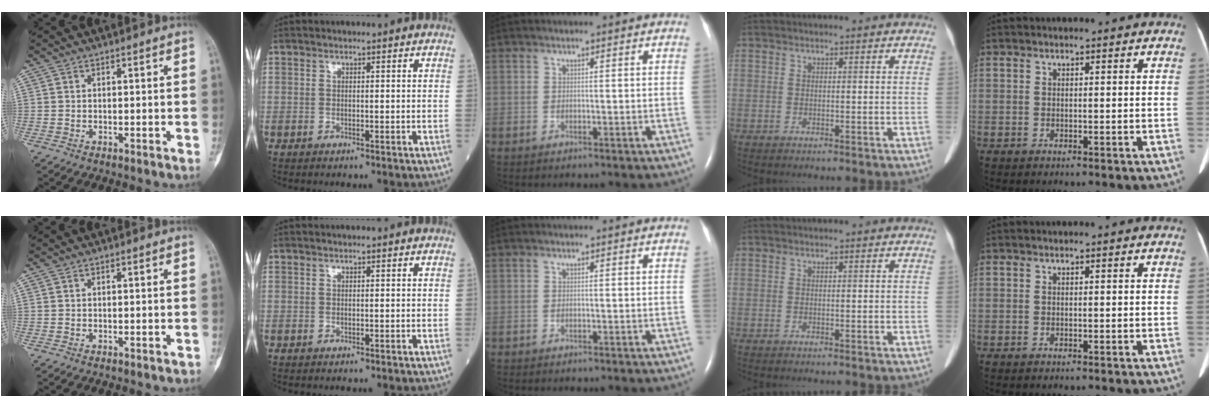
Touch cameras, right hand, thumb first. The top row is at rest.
{"thumb": {"total": 0.6, "force": [-0.5, 0.2, 0.2], "torque": [-0.004, 0.004, -0.004]}}